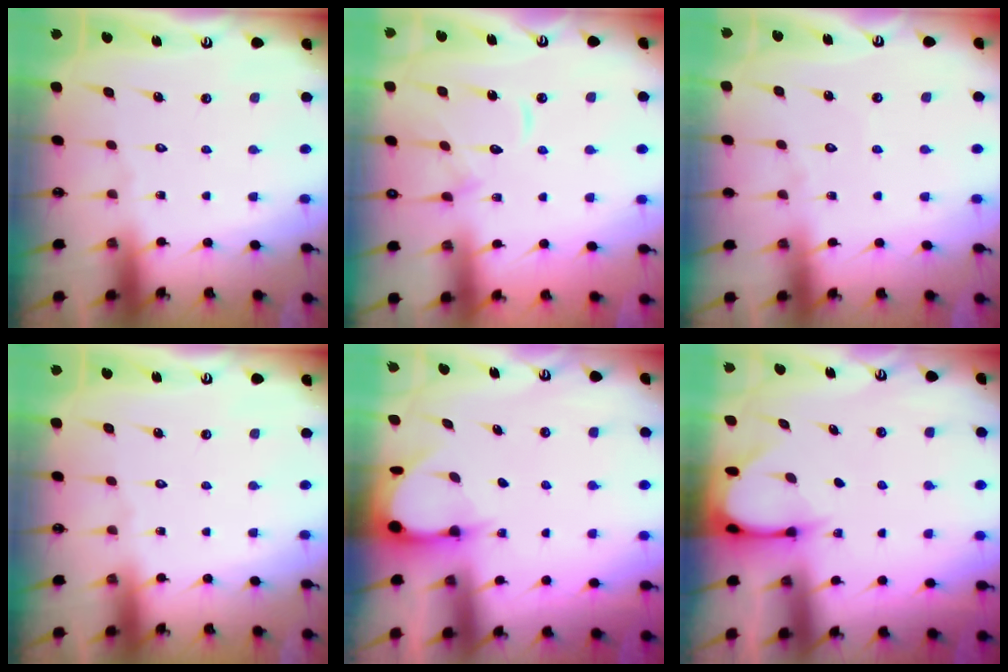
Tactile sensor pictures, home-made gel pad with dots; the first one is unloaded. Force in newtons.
{"total": 10.3, "press": 10.3, "slide": 0.7}
{"total": 2.3, "press": 2.3, "slide": 0.2}
{"total": 0.0}
{"total": 3.3, "press": 3.3, "slide": 0.3}
{"total": 3.5, "press": 3.5, "slide": 0.3}